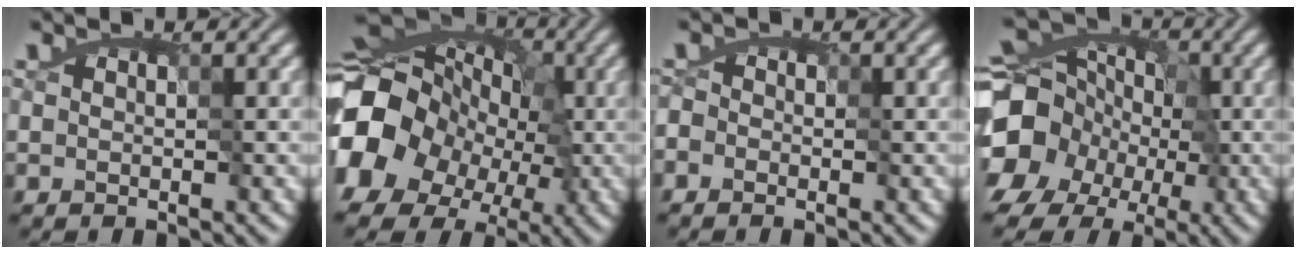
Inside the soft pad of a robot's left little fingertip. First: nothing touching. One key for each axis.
{"total": 18.8, "fx": -6.0, "fy": 16.1, "fz": 7.6, "tx": -0.159, "ty": -0.017, "tz": -0.138}
{"total": 2.0, "fx": -0.3, "fy": 1.9, "fz": 0.6, "tx": -0.005, "ty": 0.007, "tz": -0.014}
{"total": 13.4, "fx": -4.7, "fy": 11.0, "fz": 5.9, "tx": -0.127, "ty": -0.004, "tz": -0.095}